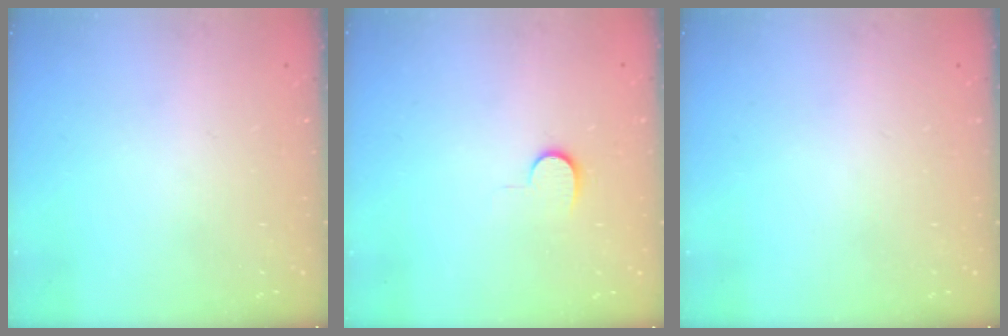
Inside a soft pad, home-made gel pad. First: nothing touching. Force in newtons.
{"total": 5.1, "press": 5.1, "slide": 0.5}
{"total": 0.0}